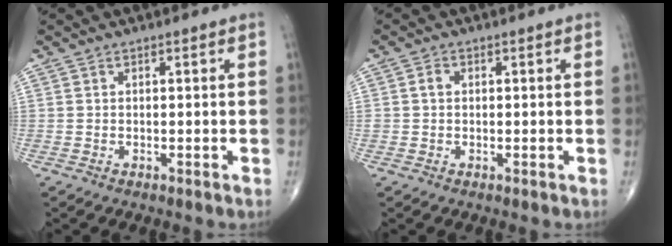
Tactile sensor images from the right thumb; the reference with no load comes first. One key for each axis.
{"total": 1.5, "fx": 0.1, "fy": 1.2, "fz": 0.9, "tx": -0.011, "ty": 0.004, "tz": 0.001}